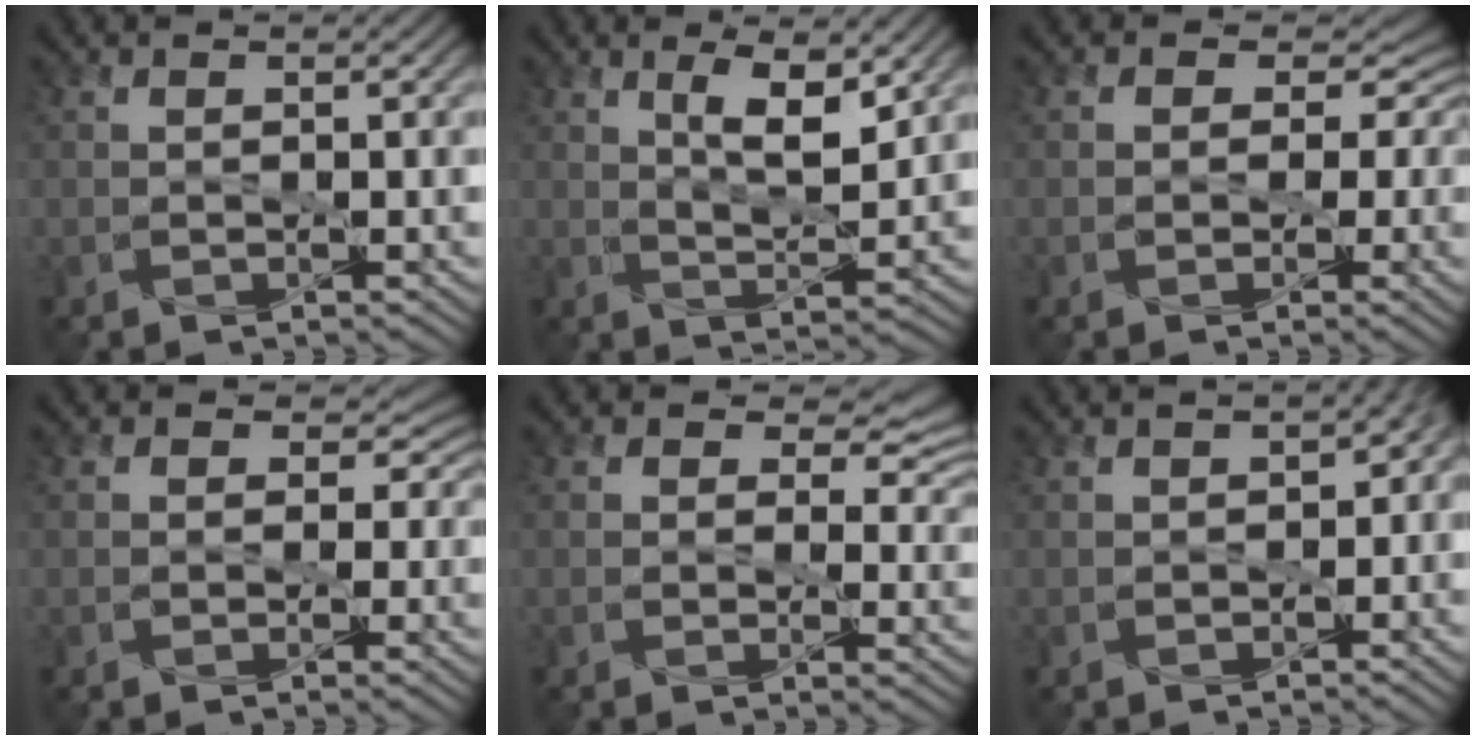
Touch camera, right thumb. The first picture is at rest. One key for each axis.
{"total": 5.8, "fx": 2.8, "fy": 2.0, "fz": 4.7, "tx": -0.090, "ty": -0.010, "tz": 0.052}
{"total": 4.6, "fx": 0.3, "fy": 3.9, "fz": 2.3, "tx": -0.024, "ty": 0.007, "tz": -0.005}
{"total": 3.5, "fx": 0.5, "fy": 3.1, "fz": 1.6, "tx": -0.020, "ty": -0.001, "tz": -0.003}
{"total": 5.5, "fx": 2.5, "fy": 3.7, "fz": 3.2, "tx": -0.039, "ty": -0.010, "tz": 0.027}
{"total": 2.8, "fx": -0.3, "fy": 2.1, "fz": 1.8, "tx": -0.018, "ty": -0.012, "tz": -0.003}